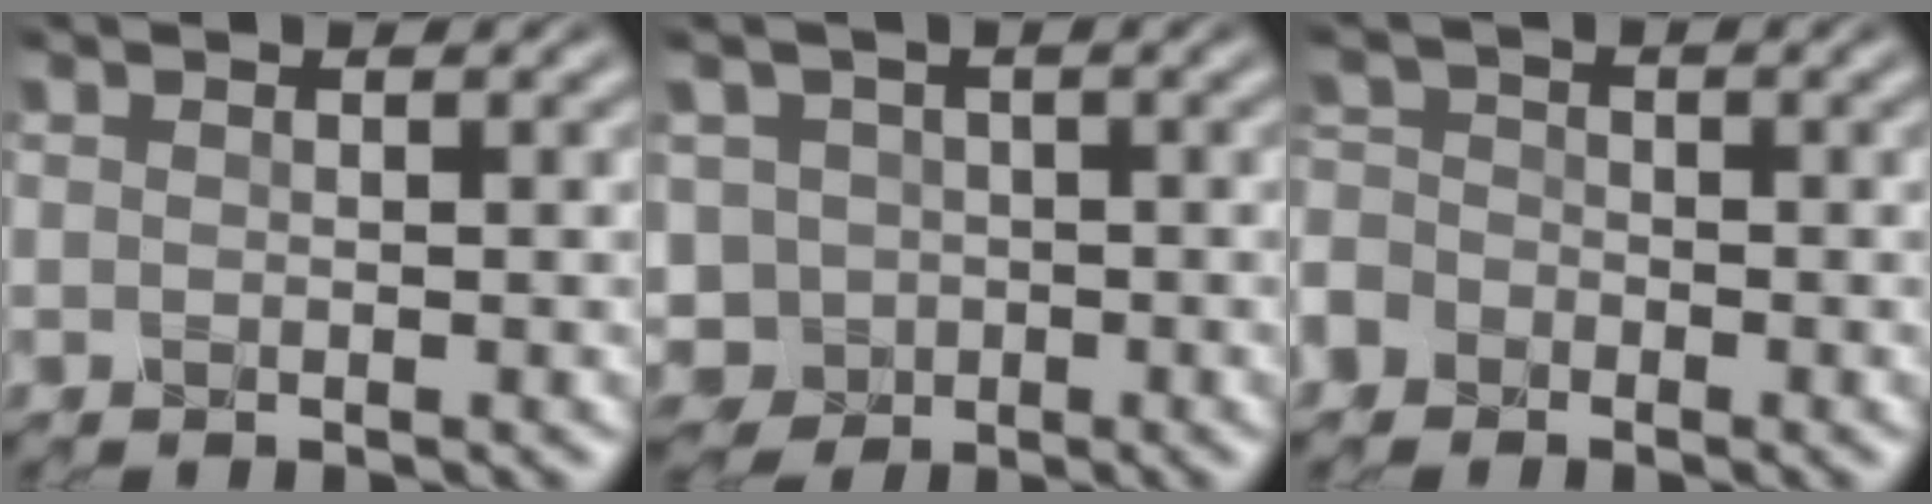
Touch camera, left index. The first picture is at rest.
{"total": 5.5, "force": [-1.8, 5.0, 1.4], "torque": [-0.022, -0.001, -0.046]}
{"total": 4.3, "force": [-2.9, 3.1, 1.0], "torque": [-0.015, -0.006, -0.056]}